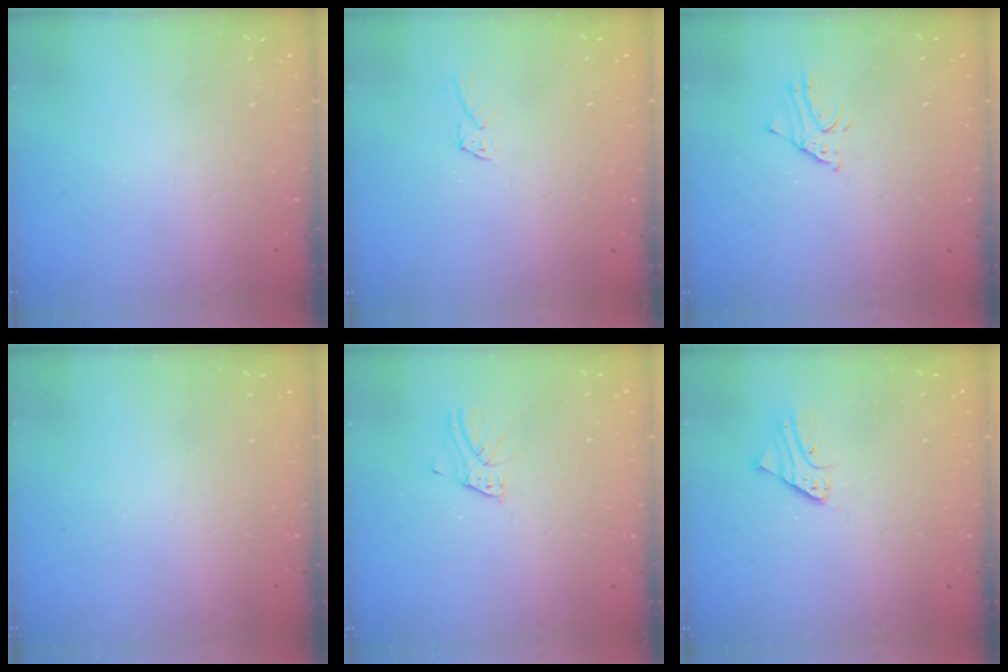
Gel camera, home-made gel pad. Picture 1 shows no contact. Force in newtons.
{"total": 1.8, "press": 1.7, "slide": 0.1}
{"total": 2.3, "press": 2.3, "slide": 0.1}
{"total": 0.0}
{"total": 5.0, "press": 5.0, "slide": 0.4}
{"total": 2.5, "press": 2.5, "slide": 0.2}